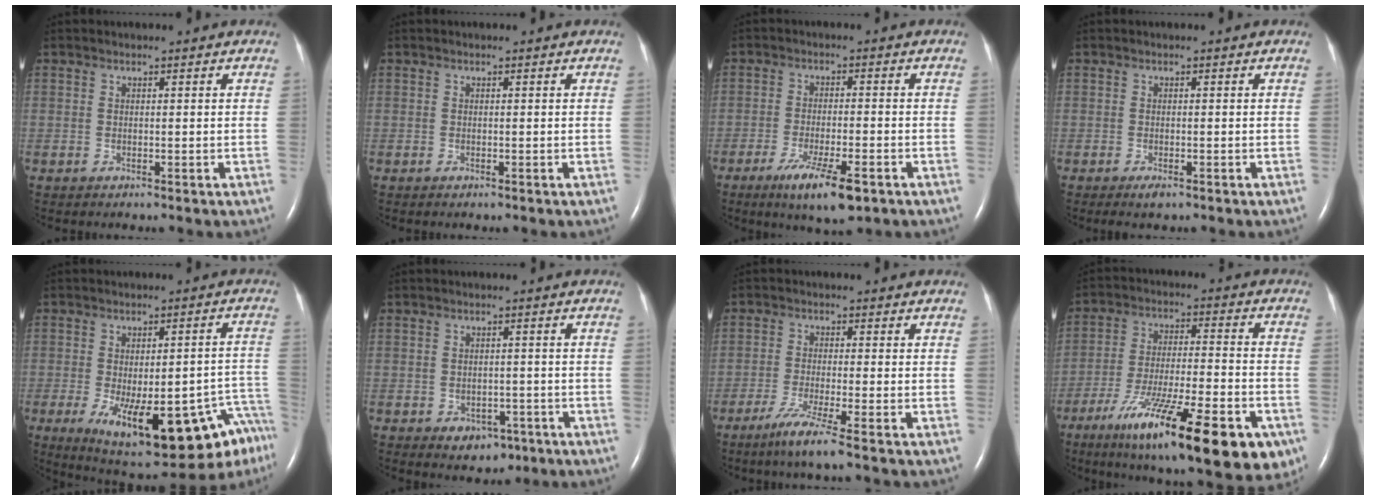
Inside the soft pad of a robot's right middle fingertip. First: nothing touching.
{"total": 0.0}
{"total": 8.4, "force": [-4.9, 1.4, 6.7], "torque": [-0.120, -0.018, -0.077]}
{"total": 1.4, "force": [-0.9, 0.3, 1.0], "torque": [-0.022, -0.004, -0.014]}
{"total": 22.8, "force": [-12.4, 6.7, 17.8], "torque": [-0.167, 0.012, -0.153]}
{"total": 4.0, "force": [-2.1, 2.8, 2.0], "torque": [-0.025, 0.005, -0.015]}
{"total": 5.5, "force": [-3.6, -0.8, 4.1], "torque": [-0.082, -0.018, -0.072]}
{"total": 24.0, "force": [-13.5, 5.0, 19.2], "torque": [-0.254, -0.027, -0.210]}